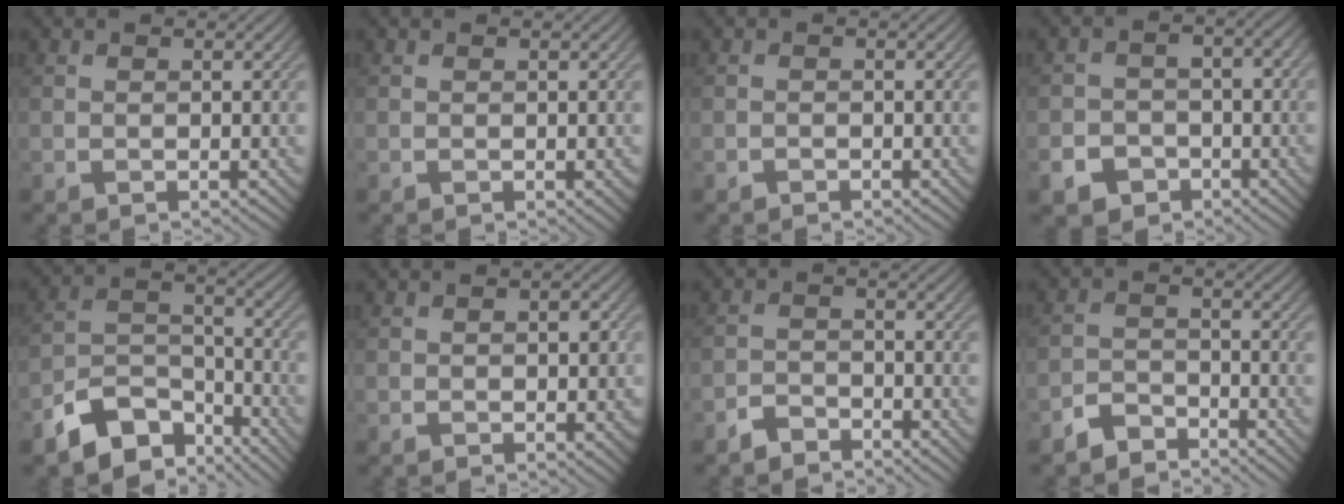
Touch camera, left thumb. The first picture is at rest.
{"total": 0.7, "force": [-0.1, 0.3, 0.6], "torque": [-0.007, -0.004, 0.001]}
{"total": 0.5, "force": [-0.5, 0.3, 0.1], "torque": [0.002, -0.002, -0.008]}
{"total": 6.7, "force": [-3.5, 5.3, 2.1], "torque": [-0.033, -0.016, -0.063]}
{"total": 10.2, "force": [-7.4, 5.0, 4.9], "torque": [-0.087, -0.014, -0.141]}
{"total": 2.8, "force": [-0.5, 1.8, 2.1], "torque": [-0.031, -0.007, -0.003]}
{"total": 3.0, "force": [-2.7, 1.0, 0.9], "torque": [-0.014, 0.003, -0.059]}
{"total": 4.1, "force": [-3.6, 1.3, 1.2], "torque": [-0.023, 0.002, -0.081]}